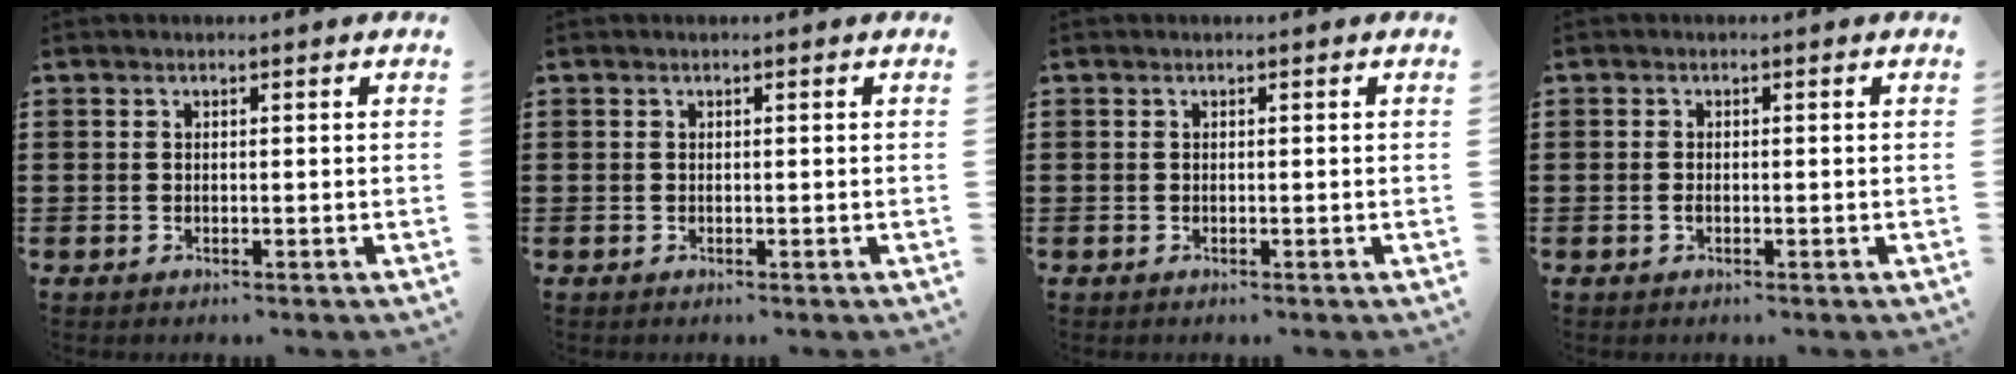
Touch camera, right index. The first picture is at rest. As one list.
[{"total": 0.0}, {"total": 0.0}, {"total": 1.0, "force": [-0.3, 0.5, 0.8], "torque": [-0.017, -0.002, -0.005]}]